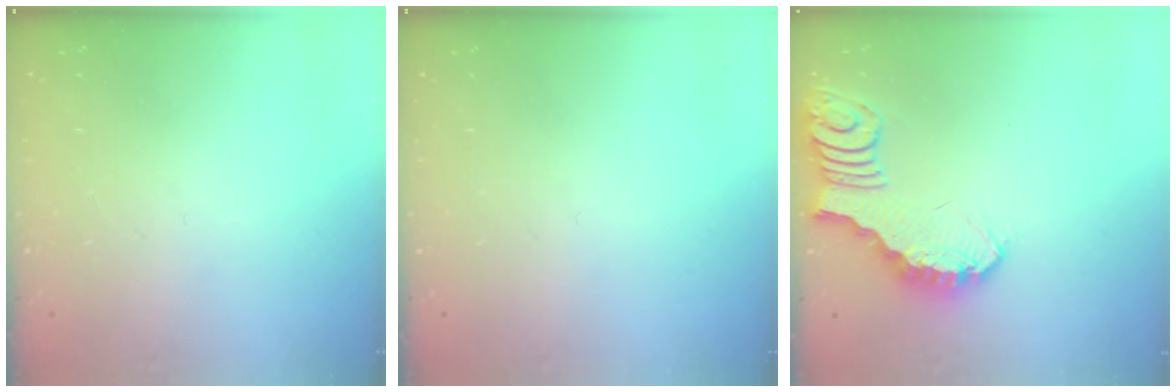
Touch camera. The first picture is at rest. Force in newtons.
{"total": 0.0}
{"total": 3.6, "press": 3.6, "slide": 0.6}